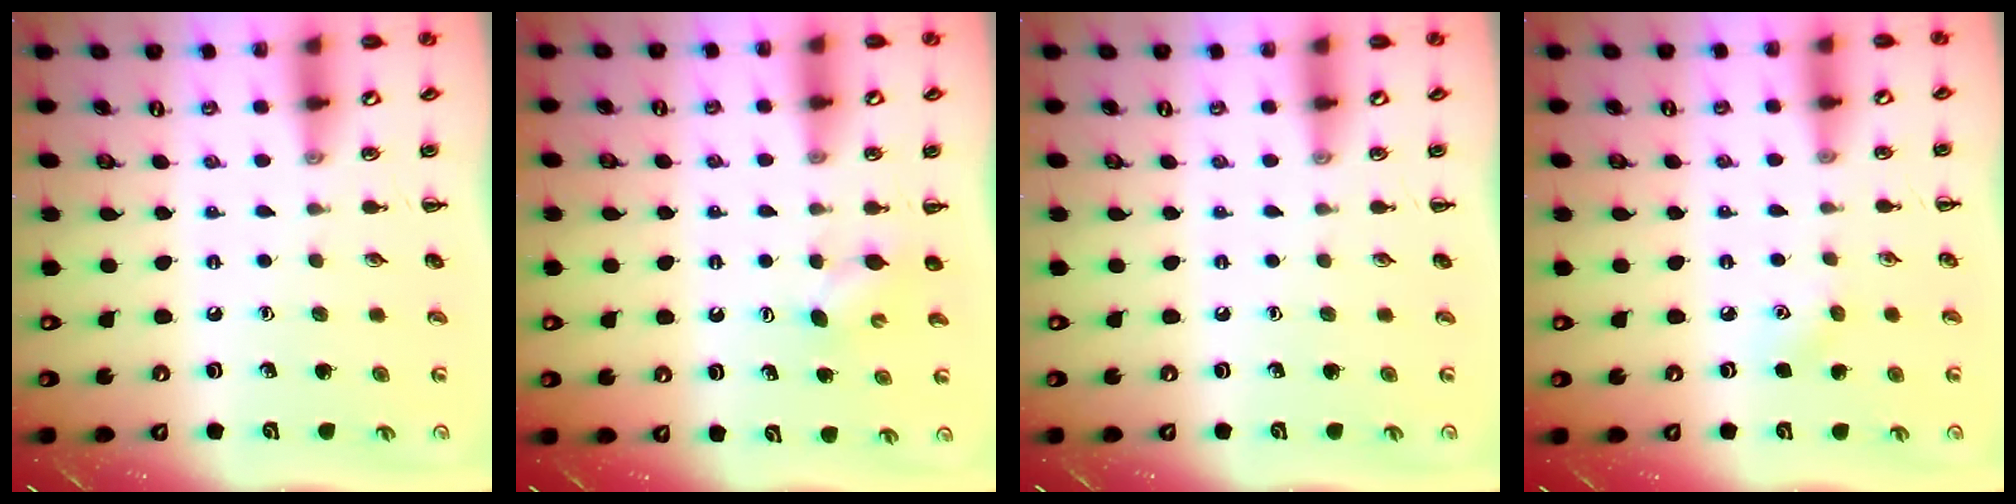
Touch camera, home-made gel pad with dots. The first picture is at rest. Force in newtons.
{"total": 3.3, "press": 3.2, "slide": 0.7}
{"total": 0.0}
{"total": 3.9, "press": 3.8, "slide": 1.0}